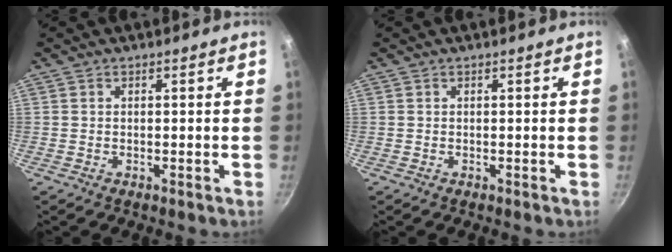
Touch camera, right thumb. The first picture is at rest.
{"total": 0.0}